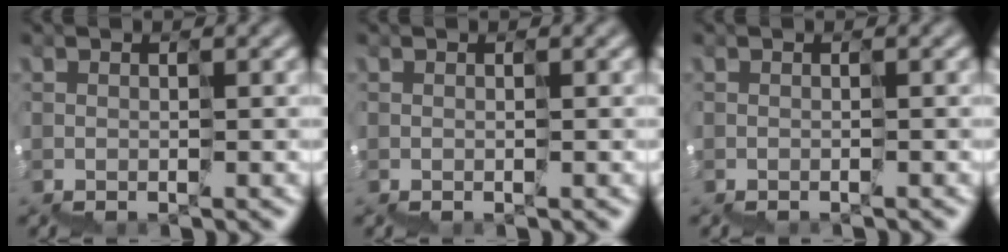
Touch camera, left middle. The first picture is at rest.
{"total": 0.0}
{"total": 0.7, "force": [-0.7, -0.1, -0.2], "torque": [0.006, -0.002, -0.008]}